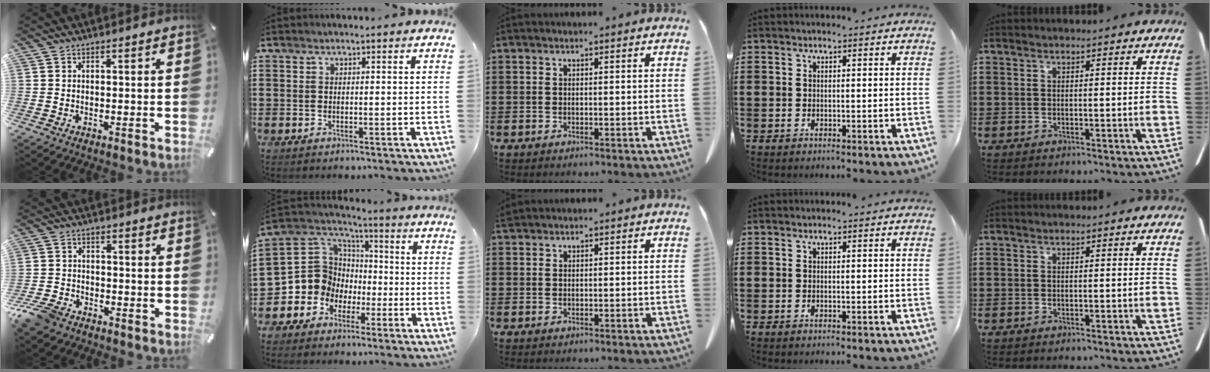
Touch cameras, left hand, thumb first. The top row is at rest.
{"thumb": {"total": 6.6, "force": [-5.4, 3.2, 2.2], "torque": [-0.064, 0.018, -0.111]}, "index": {"total": 9.9, "force": [-1.0, 9.6, 2.2], "torque": [-0.104, -0.017, -0.016]}, "middle": {"total": 0.8, "force": [0.8, 0.1, 0.1], "torque": [-0.005, -0.001, 0.017]}}